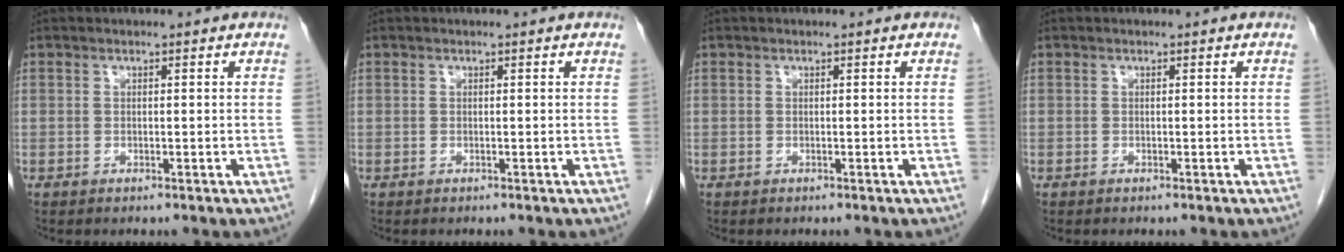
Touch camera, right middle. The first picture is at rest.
{"total": 0.0}
{"total": 0.0}
{"total": 0.0}